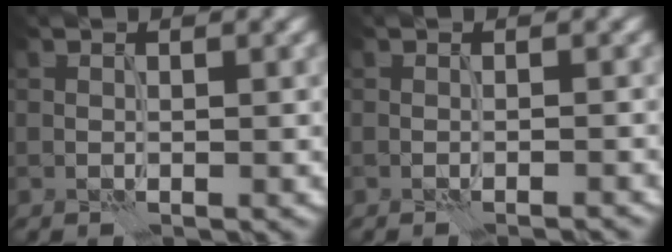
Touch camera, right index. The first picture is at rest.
{"total": 0.7, "force": [-0.6, -0.2, 0.3], "torque": [0.001, 0.003, -0.016]}